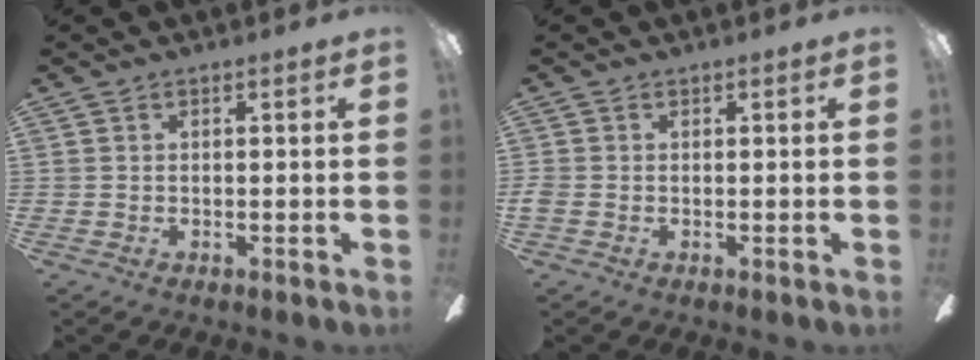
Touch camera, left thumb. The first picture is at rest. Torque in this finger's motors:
{"motor_torque": [-0.44, 0.43, 0.04, -0.01, 0.00]}